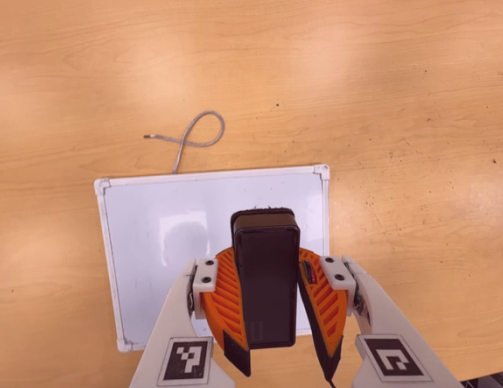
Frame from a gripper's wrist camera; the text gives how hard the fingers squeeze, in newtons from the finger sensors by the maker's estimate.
{"total": 11.7, "left": 11.0, "right": 12.3}